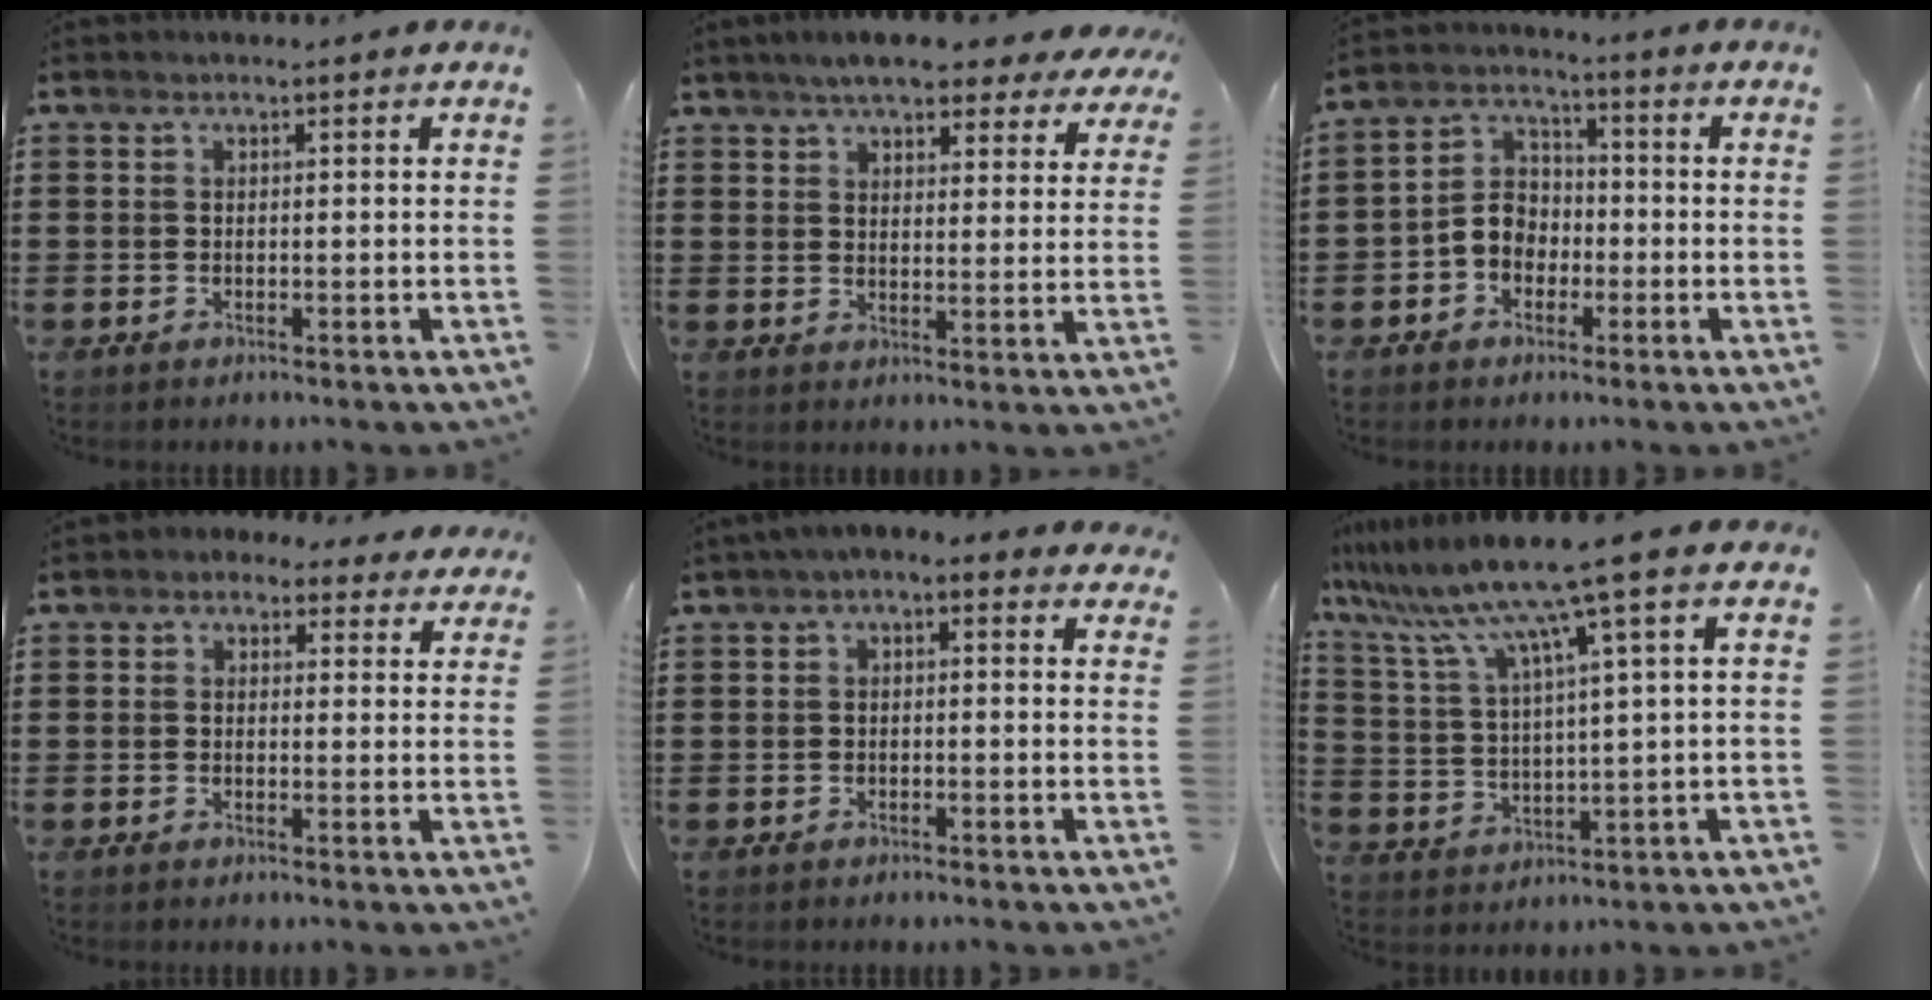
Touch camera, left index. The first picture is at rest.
{"total": 6.1, "force": [5.3, 1.3, 2.6], "torque": [-0.061, -0.009, 0.095]}
{"total": 5.2, "force": [-2.4, 4.1, 2.1], "torque": [-0.062, 0.012, -0.056]}
{"total": 2.1, "force": [1.5, 1.4, 0.5], "torque": [-0.010, 0.005, 0.024]}
{"total": 1.5, "force": [-0.8, 0.7, 1.1], "torque": [-0.022, 0.006, -0.019]}
{"total": 11.1, "force": [7.5, -0.5, 8.1], "torque": [-0.189, -0.032, 0.120]}